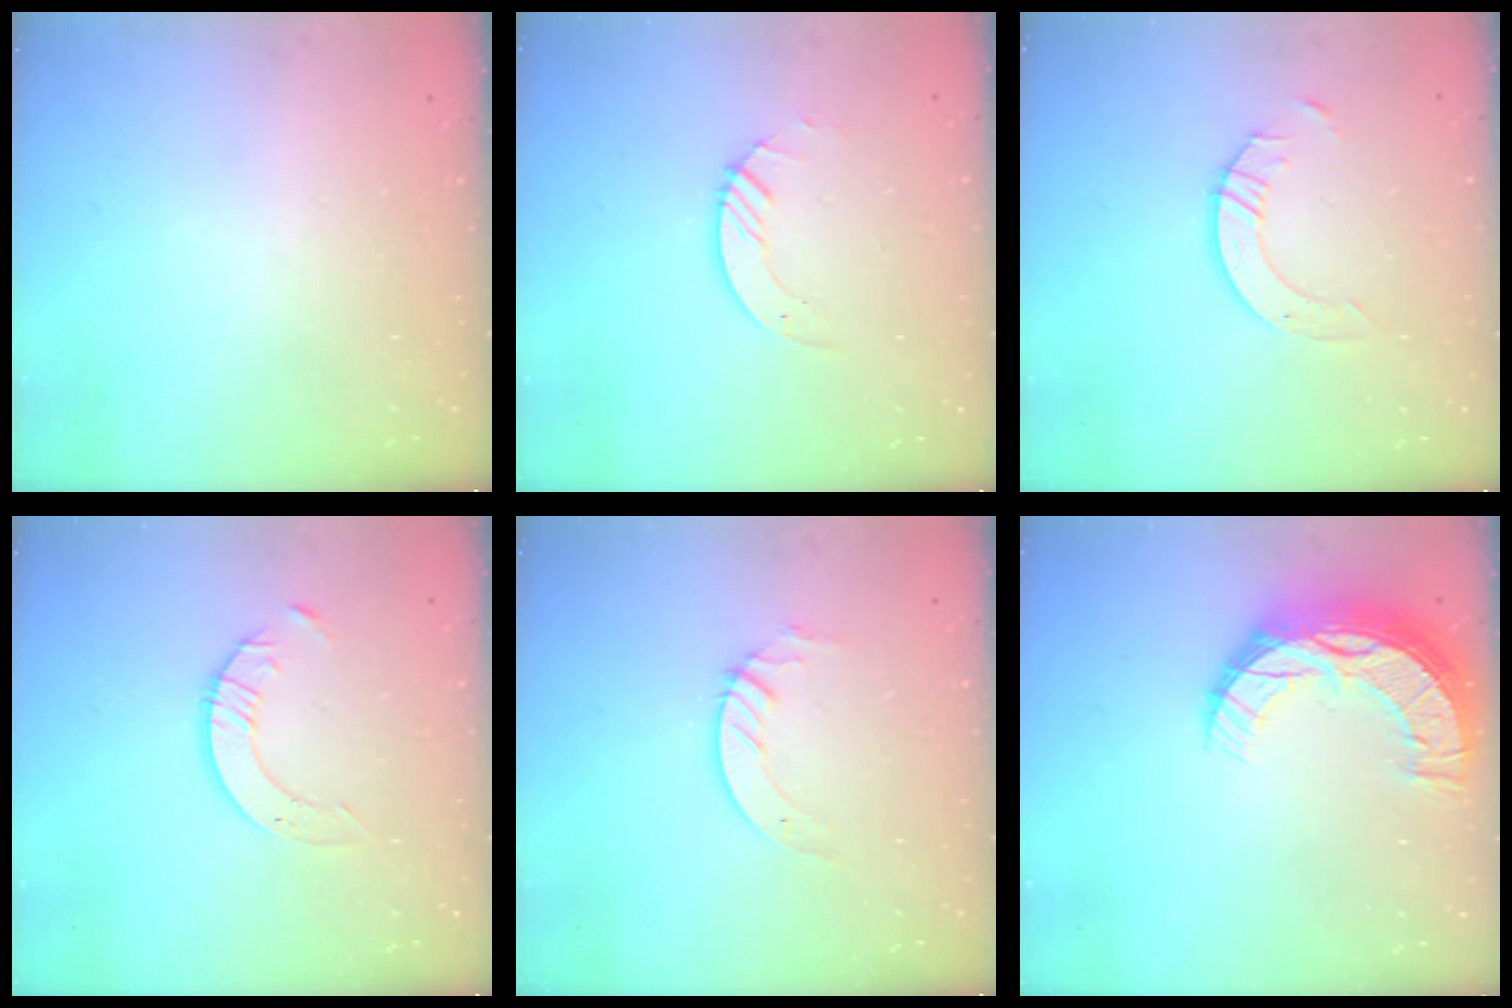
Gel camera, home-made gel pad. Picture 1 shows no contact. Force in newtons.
{"total": 3.7, "press": 3.6, "slide": 0.4}
{"total": 3.9, "press": 3.9, "slide": 0.4}
{"total": 4.0, "press": 4.0, "slide": 0.5}
{"total": 4.0, "press": 4.0, "slide": 0.4}
{"total": 14.2, "press": 14.2, "slide": 1.1}